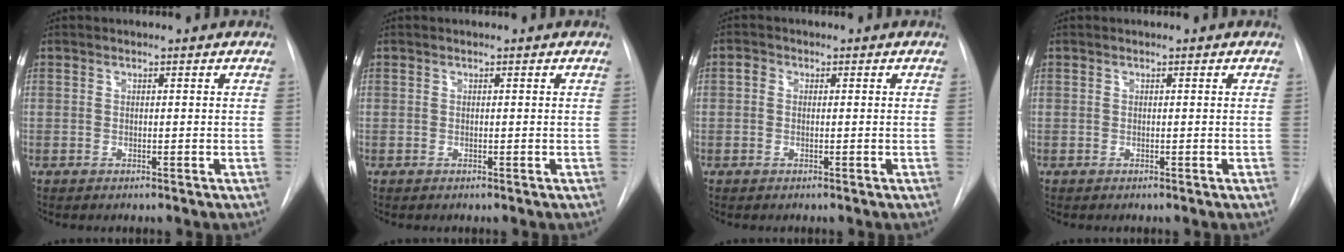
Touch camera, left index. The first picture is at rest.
{"total": 0.0}
{"total": 1.0, "force": [0.0, 0.8, 0.5], "torque": [-0.007, 0.003, -0.005]}
{"total": 0.0}